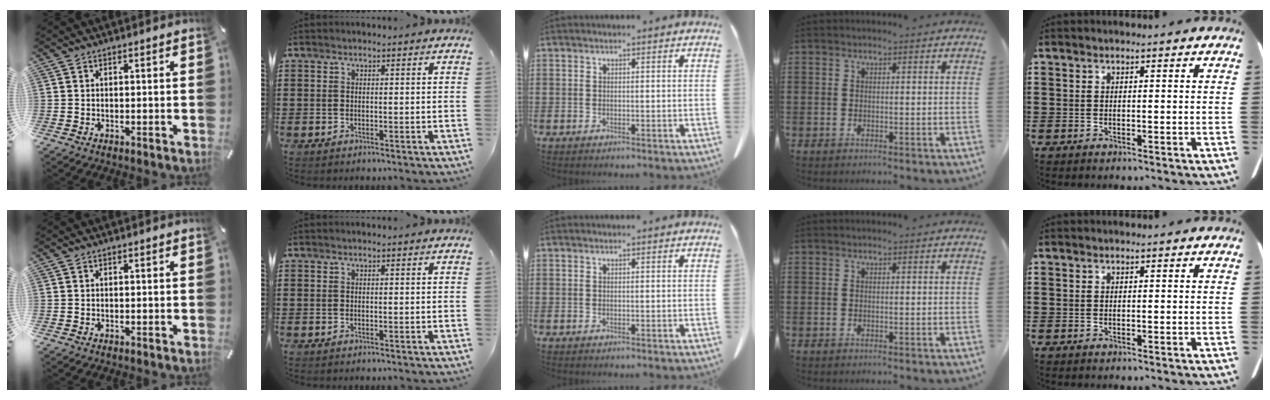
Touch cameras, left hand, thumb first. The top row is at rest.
{}